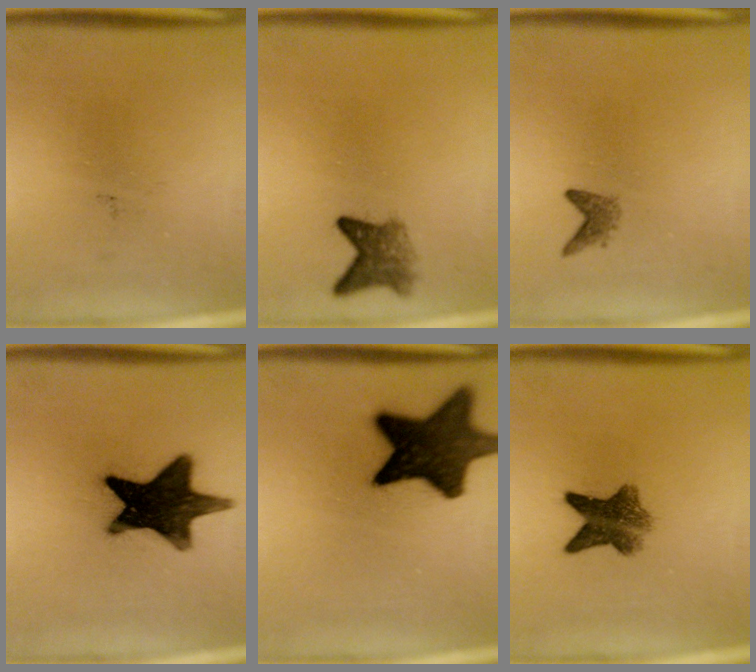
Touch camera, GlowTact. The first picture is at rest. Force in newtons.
{"total": 3.7}
{"total": 1.4}
{"total": 17.2}
{"total": 15.2}
{"total": 6.9}